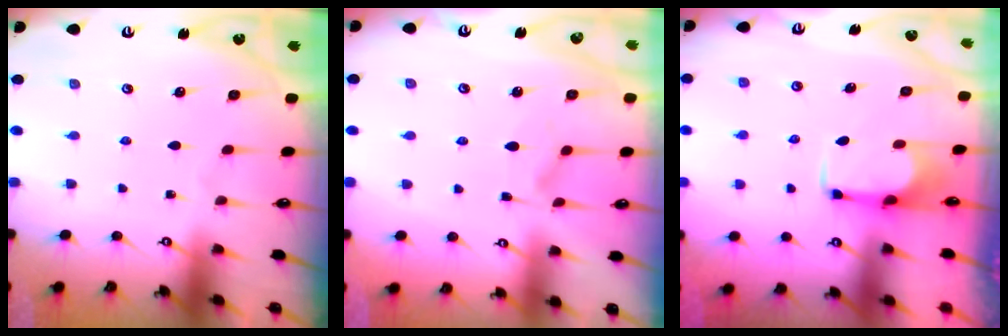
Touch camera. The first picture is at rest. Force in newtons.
{"total": 1.6, "press": 1.3, "slide": 0.9}
{"total": 2.8, "press": 2.6, "slide": 1.0}